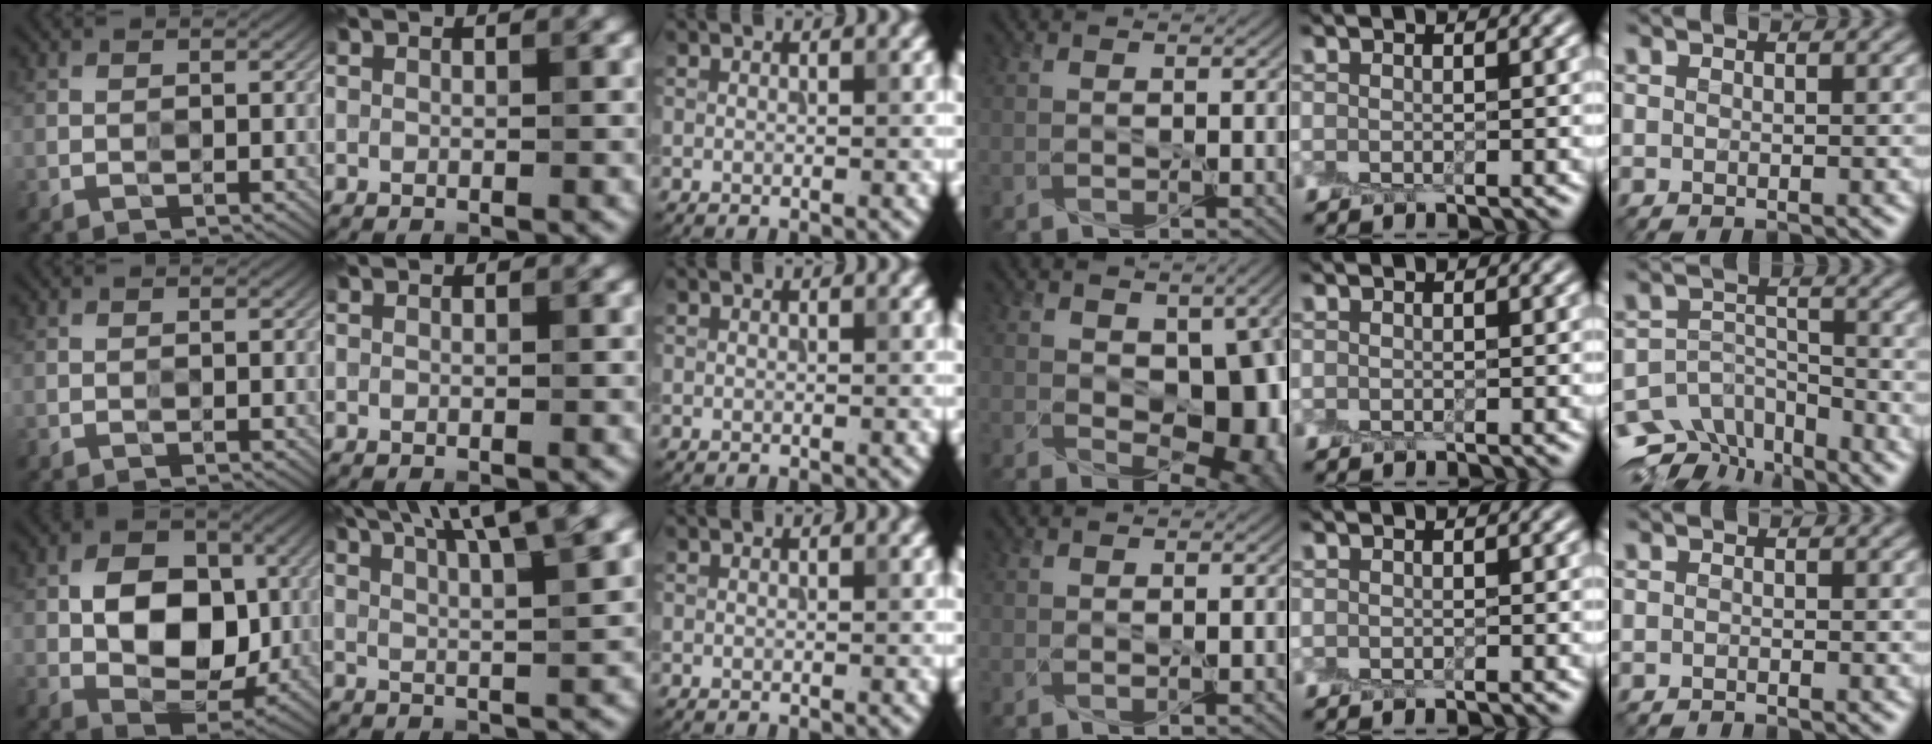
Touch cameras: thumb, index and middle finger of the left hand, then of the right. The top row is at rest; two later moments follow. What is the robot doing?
{"motion": "peel", "object": "cling film"}